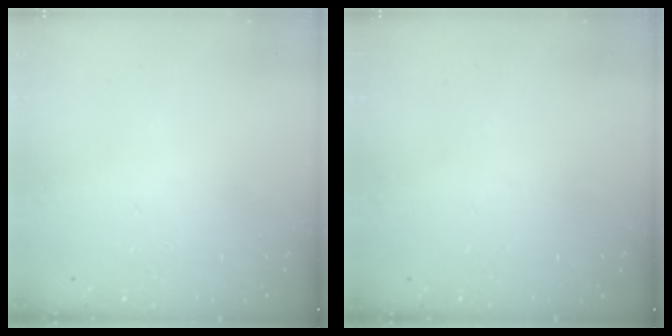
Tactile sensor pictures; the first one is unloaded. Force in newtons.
{"total": 0.0}